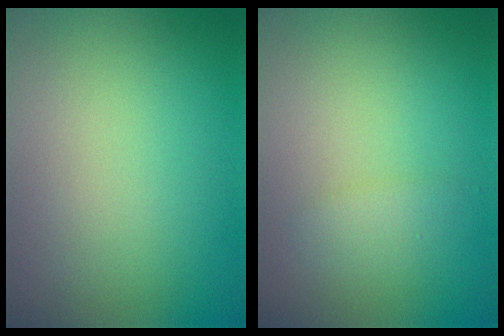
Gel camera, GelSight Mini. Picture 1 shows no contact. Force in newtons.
{"total": 1.1, "press": 1.1, "slide": 0.1}